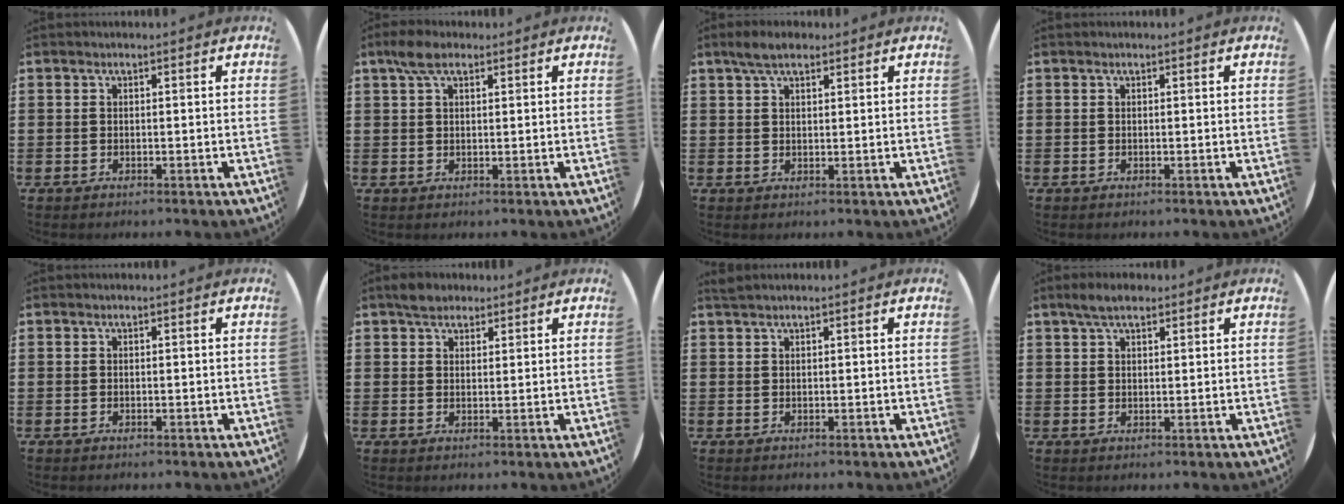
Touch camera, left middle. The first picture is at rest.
{"total": 3.6, "force": [2.3, 1.6, 2.2], "torque": [-0.041, 0.005, 0.039]}
{"total": 3.5, "force": [2.6, 1.3, 1.9], "torque": [-0.033, 0.005, 0.046]}
{"total": 0.0}
{"total": 0.0}
{"total": 2.8, "force": [2.4, 1.4, 0.5], "torque": [-0.007, 0.004, 0.045]}
{"total": 0.7, "force": [0.6, -0.1, 0.1], "torque": [-0.004, -0.001, 0.013]}
{"total": 3.3, "force": [2.5, 1.2, 1.7], "torque": [-0.031, 0.004, 0.045]}